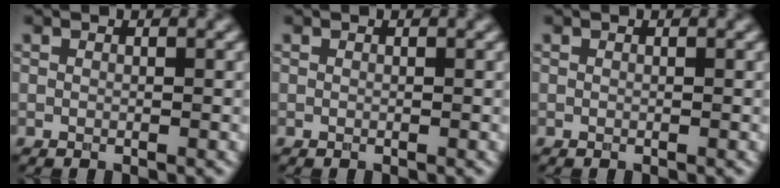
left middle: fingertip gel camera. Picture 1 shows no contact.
{"total": 0.0}
{"total": 0.0}